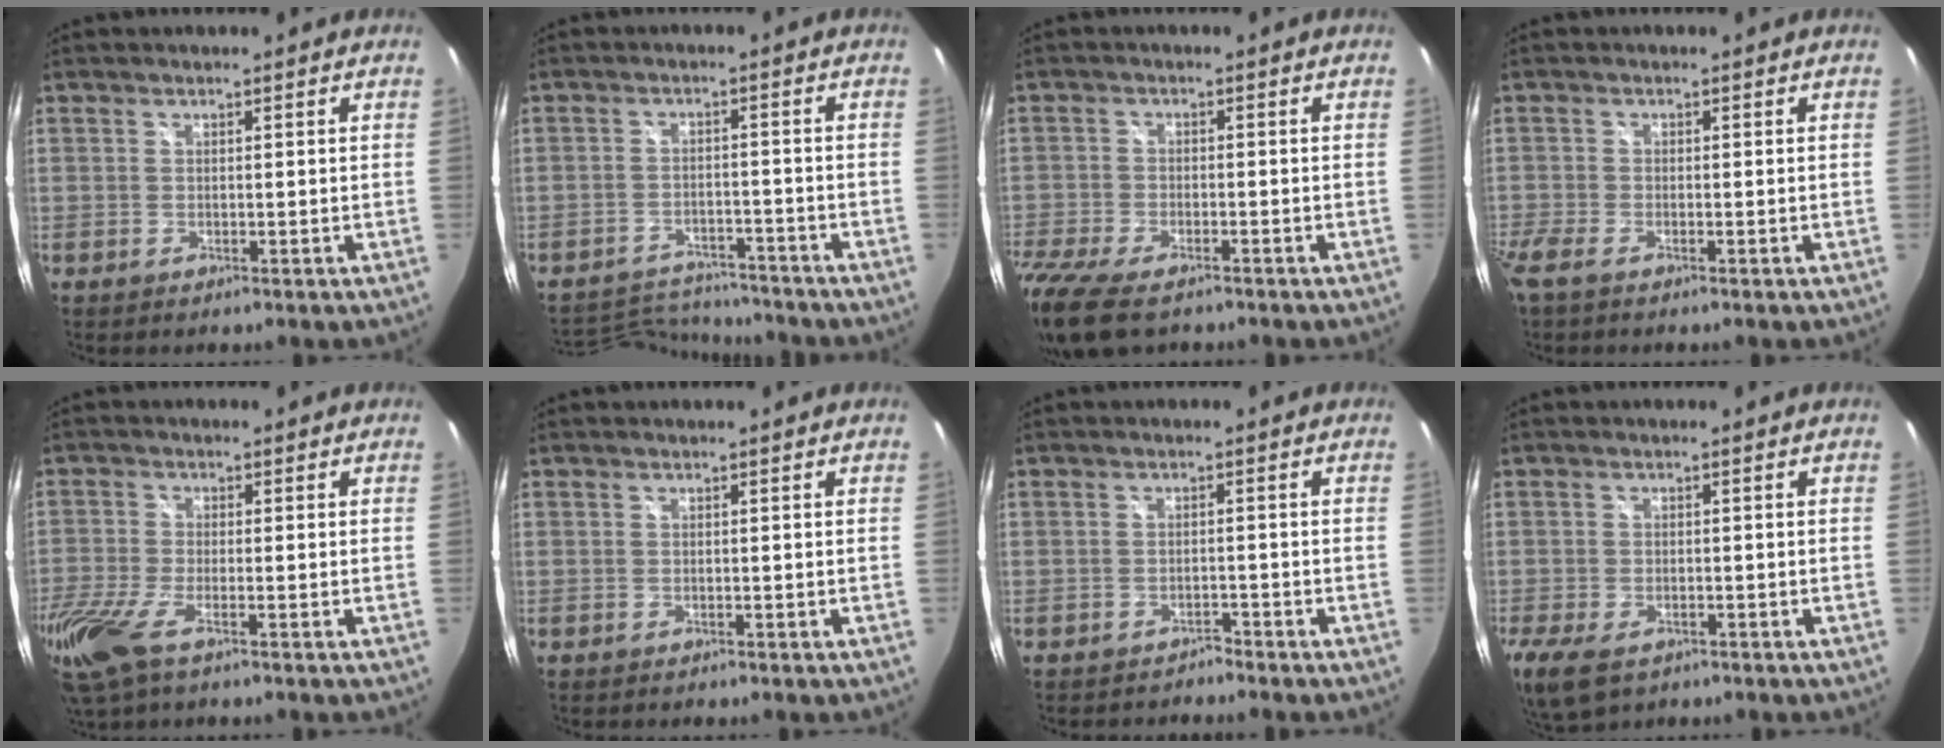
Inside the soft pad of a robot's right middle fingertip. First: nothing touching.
{"total": 11.7, "force": [-11.1, 2.8, 2.5], "torque": [-0.072, 0.012, -0.163]}
{"total": 13.0, "force": [-9.7, 4.8, 7.2], "torque": [-0.187, -0.056, -0.180]}
{"total": 2.7, "force": [-2.0, 0.6, 1.7], "torque": [-0.045, -0.009, -0.043]}
{"total": 11.8, "force": [-7.0, 3.9, 8.7], "torque": [-0.205, -0.048, -0.138]}
{"total": 0.0}
{"total": 2.5, "force": [-2.4, 0.8, 0.3], "torque": [-0.010, -0.007, -0.038]}
{"total": 9.0, "force": [-5.4, 4.8, 5.4], "torque": [-0.134, -0.037, -0.098]}